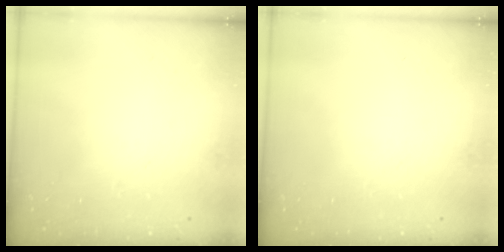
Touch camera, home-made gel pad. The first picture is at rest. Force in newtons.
{"total": 0.0}